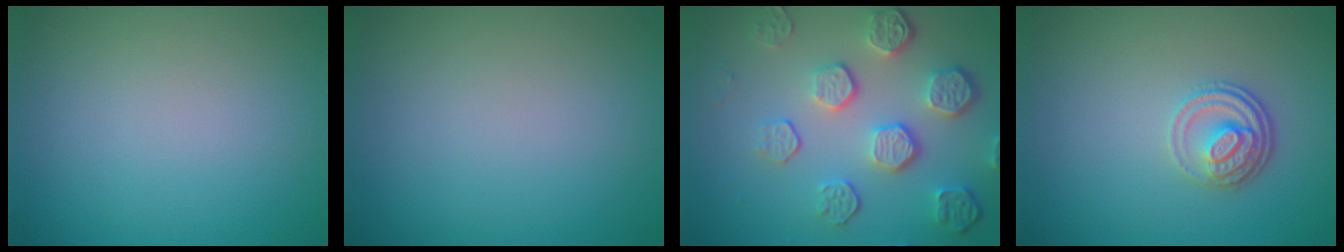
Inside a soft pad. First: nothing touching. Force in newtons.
{"total": 0.0}
{"total": 5.6, "press": 4.1, "slide": 3.9}
{"total": 2.8, "press": 2.3, "slide": 1.7}